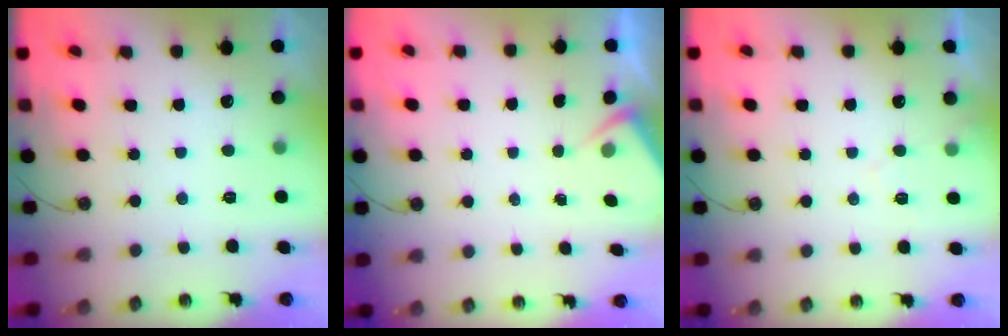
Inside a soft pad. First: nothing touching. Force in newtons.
{"total": 2.4, "press": 2.4, "slide": 0.4}
{"total": 5.7, "press": 5.6, "slide": 0.9}